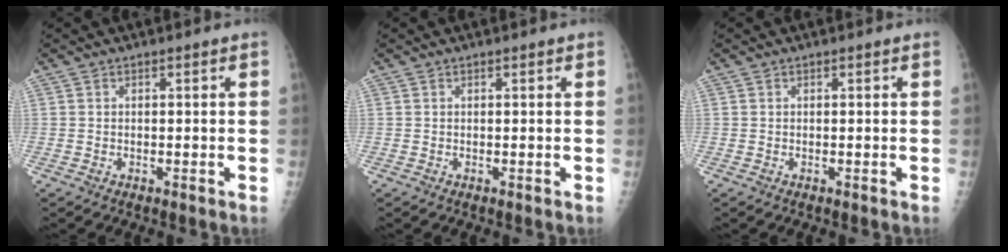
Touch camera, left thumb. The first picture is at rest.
{"total": 0.0}
{"total": 0.0}